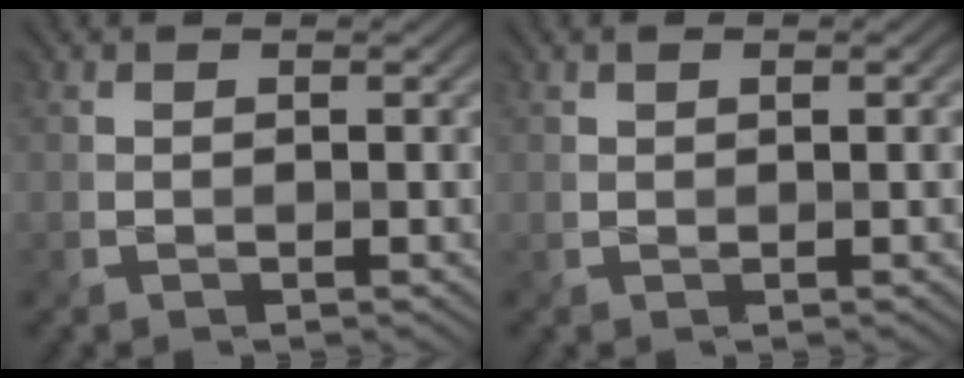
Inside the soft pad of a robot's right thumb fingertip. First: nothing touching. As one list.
[{"total": 0.9, "force": [0.4, 0.4, 0.7], "torque": [-0.010, 0.001, 0.009]}]